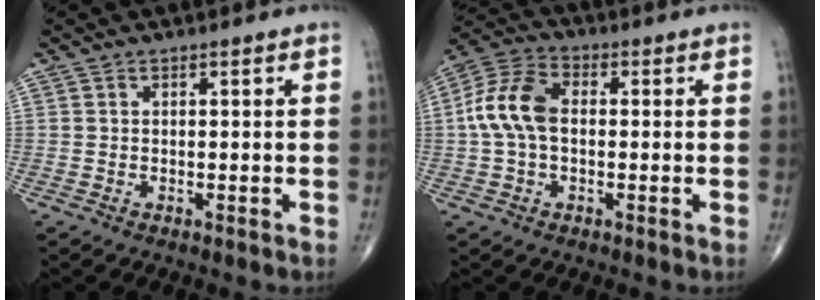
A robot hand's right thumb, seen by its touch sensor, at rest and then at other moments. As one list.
[{"total": 10.3, "force": [0.3, 6.5, 8.0], "torque": [-0.167, 0.030, -0.003]}]